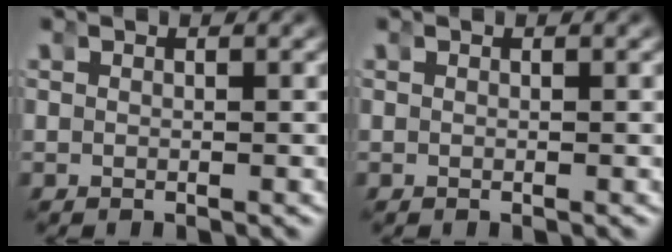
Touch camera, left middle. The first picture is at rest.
{"total": 0.0}